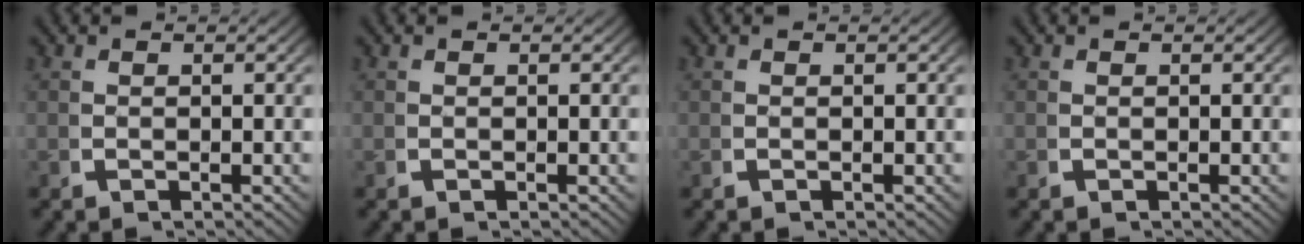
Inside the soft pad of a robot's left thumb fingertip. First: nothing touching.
{"total": 0.0}
{"total": 0.0}
{"total": 0.0}